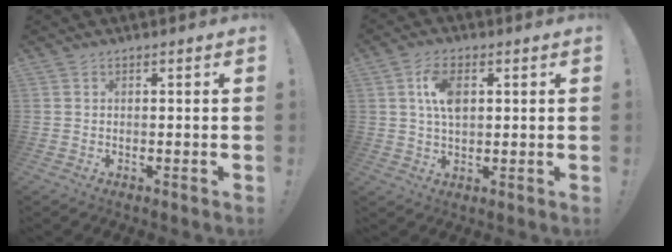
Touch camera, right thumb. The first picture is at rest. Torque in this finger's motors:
{"motor_torque": [1.32, 1.68, 0.58, -0.57, 0.07]}